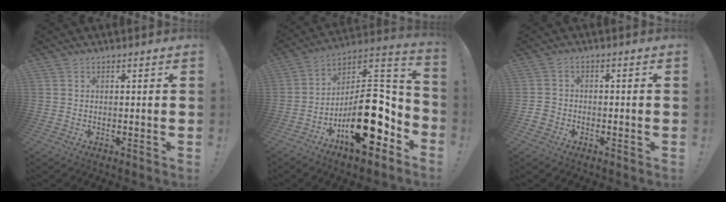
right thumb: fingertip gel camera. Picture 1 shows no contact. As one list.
[{"total": 22.4, "force": [-7.2, 11.3, 18.0], "torque": [-0.266, 0.043, -0.106]}, {"total": 2.6, "force": [-1.6, 2.0, 0.6], "torque": [-0.012, 0.007, -0.032]}]